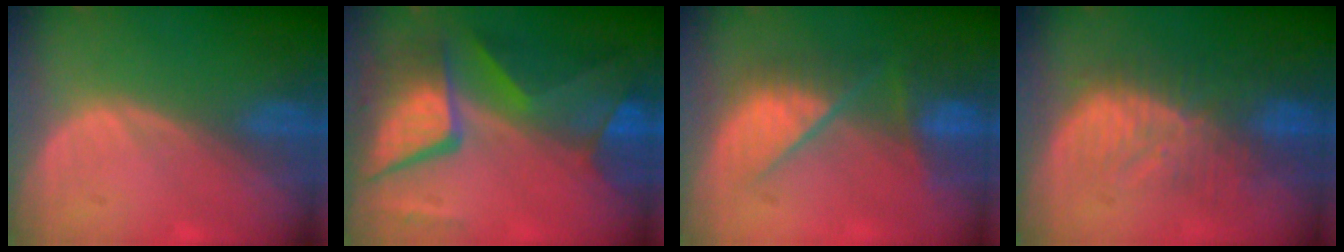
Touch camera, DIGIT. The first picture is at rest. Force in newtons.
{"total": 11.8, "press": 11.7, "slide": 1.3}
{"total": 9.6, "press": 8.2, "slide": 5.0}
{"total": 10.1, "press": 8.8, "slide": 5.0}